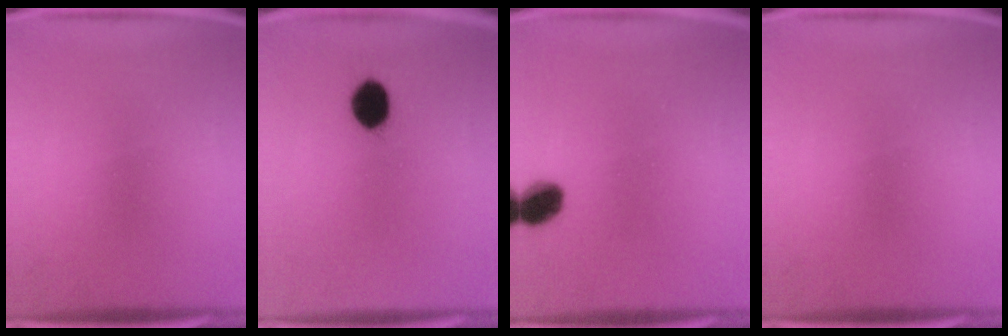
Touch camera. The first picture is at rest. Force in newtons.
{"total": 7.2}
{"total": 6.4}
{"total": 0.0}